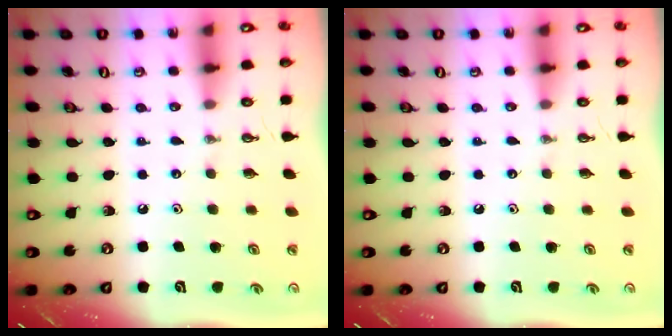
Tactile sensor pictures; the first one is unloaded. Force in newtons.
{"total": 0.0}